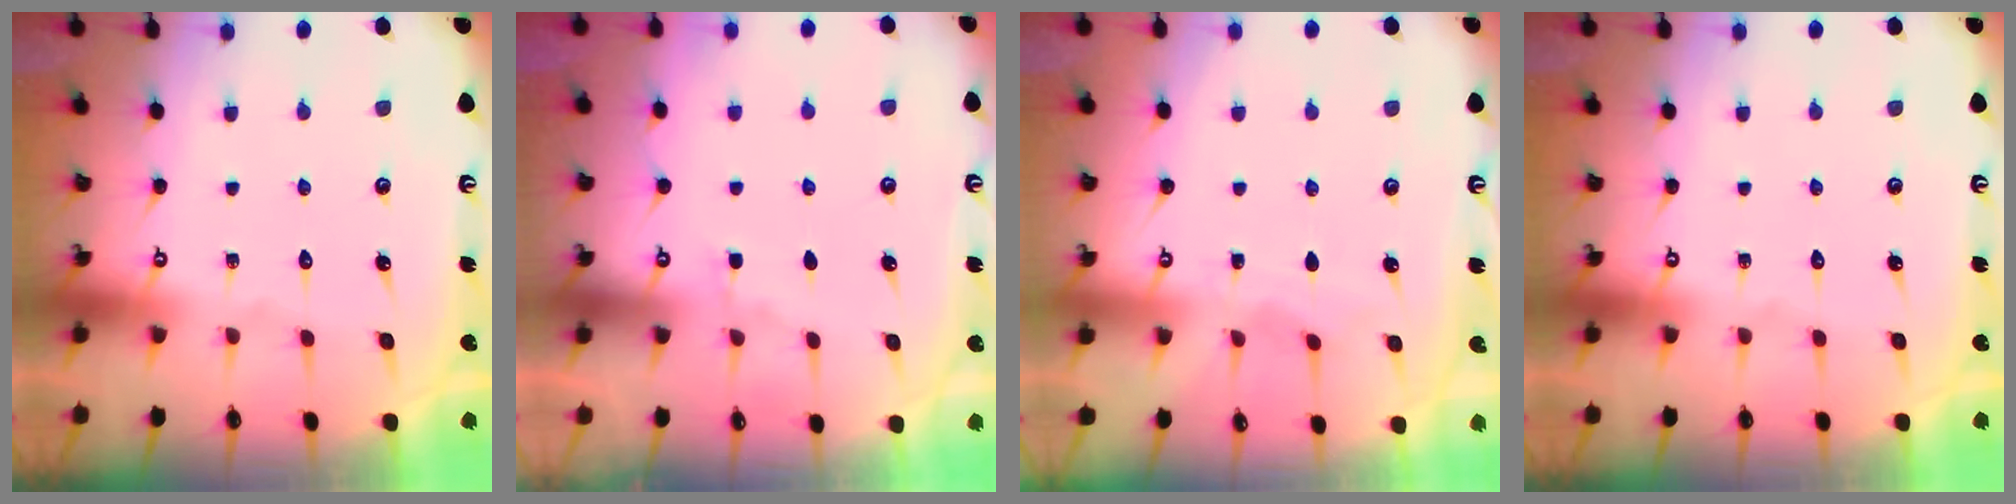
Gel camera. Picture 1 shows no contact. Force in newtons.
{"total": 2.1, "press": 2.1, "slide": 0.4}
{"total": 3.2, "press": 3.2, "slide": 0.4}
{"total": 0.0}